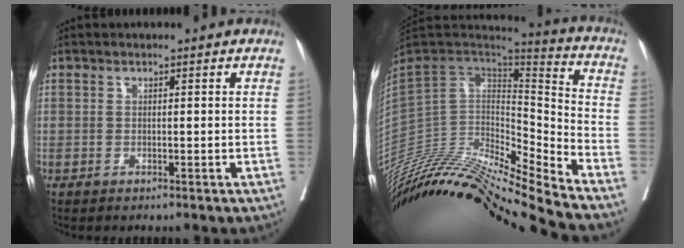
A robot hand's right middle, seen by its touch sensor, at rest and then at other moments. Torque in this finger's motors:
{"motor_torque": [-0.92, -1.22, -0.02, 0.07]}